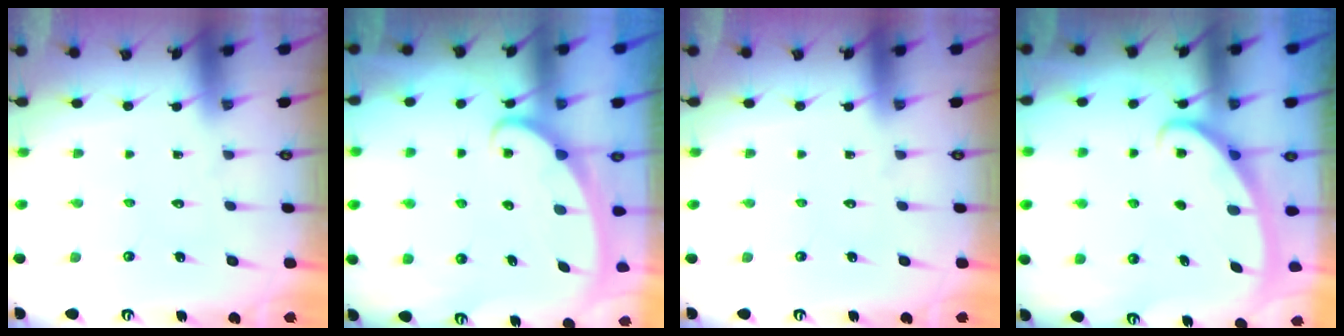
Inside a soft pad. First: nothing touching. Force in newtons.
{"total": 2.4, "press": 2.3, "slide": 0.3}
{"total": 0.0}
{"total": 2.8, "press": 2.8, "slide": 0.4}